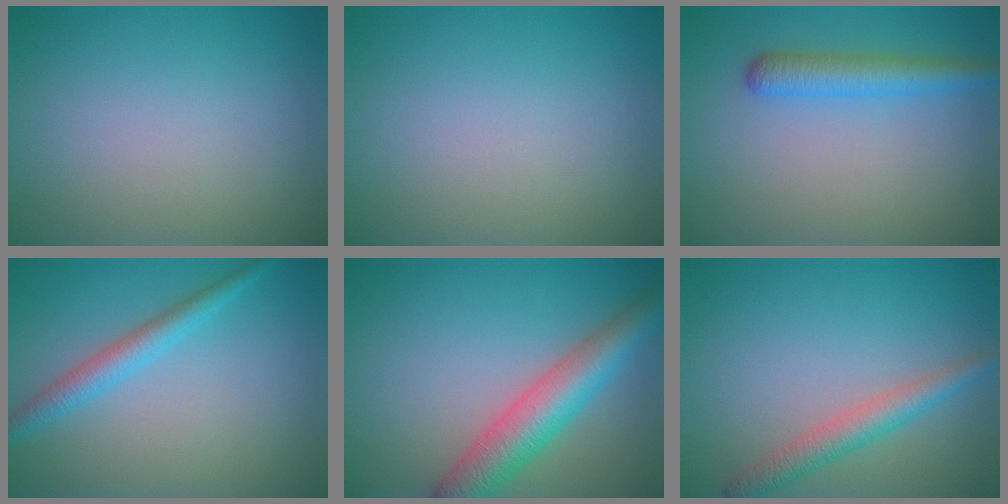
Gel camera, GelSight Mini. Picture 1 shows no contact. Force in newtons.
{"total": 0.0}
{"total": 3.2, "press": 3.2, "slide": 0.1}
{"total": 2.7, "press": 2.7, "slide": 0.1}
{"total": 6.0, "press": 6.0, "slide": 0.2}
{"total": 2.9, "press": 2.9, "slide": 0.1}